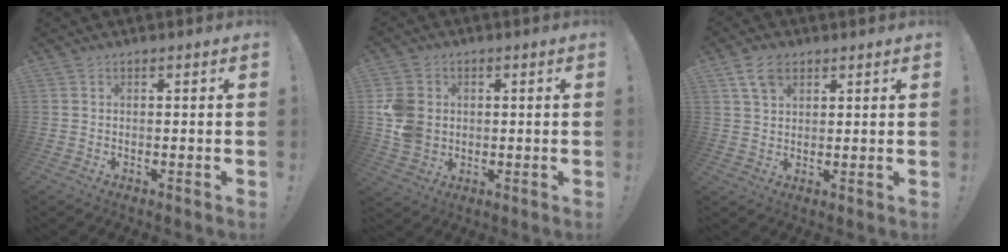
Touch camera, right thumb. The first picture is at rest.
{"total": 10.2, "force": [0.7, 8.7, 5.3], "torque": [-0.113, 0.005, 0.017]}
{"total": 7.1, "force": [3.8, 4.5, 4.0], "torque": [-0.069, -0.003, 0.073]}